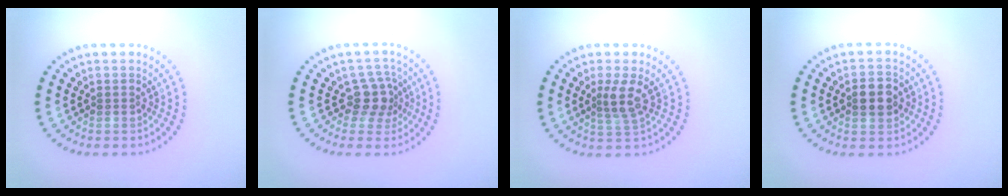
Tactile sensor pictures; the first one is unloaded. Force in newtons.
{"total": 2.8, "press": 2.2, "slide": 1.7}
{"total": 2.5, "press": 2.0, "slide": 1.6}
{"total": 2.8, "press": 2.8, "slide": 0.2}